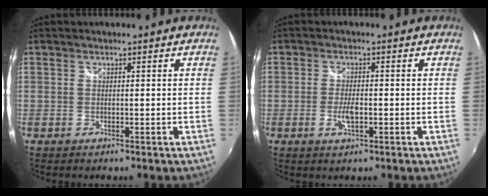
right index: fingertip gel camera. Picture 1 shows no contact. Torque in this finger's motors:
{"motor_torque": [0.91, 0.84, 0.05, 0.03]}